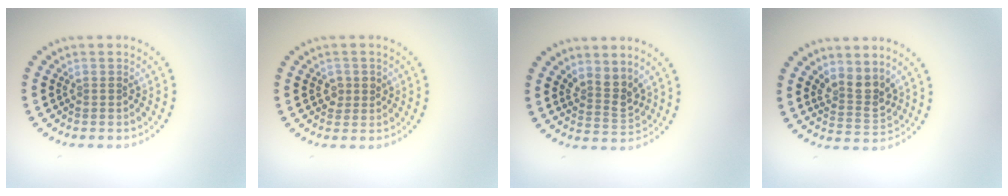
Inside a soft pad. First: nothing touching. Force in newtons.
{"total": 1.5, "press": 1.5, "slide": 0.3}
{"total": 2.6, "press": 1.9, "slide": 1.7}
{"total": 2.8, "press": 2.2, "slide": 1.7}